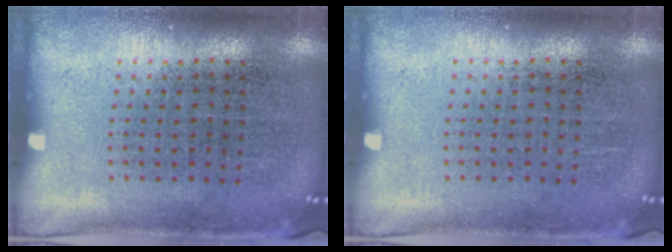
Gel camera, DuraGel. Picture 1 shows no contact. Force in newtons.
{"total": 0.0}